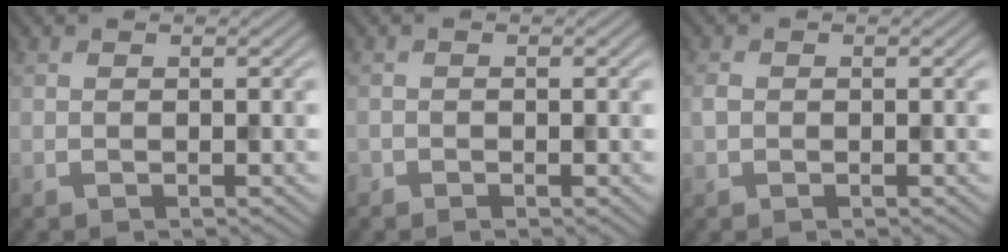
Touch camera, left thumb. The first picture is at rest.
{"total": 0.7, "force": [-0.5, 0.5, 0.2], "torque": [-0.002, -0.003, -0.011]}
{"total": 0.9, "force": [-0.1, 0.8, 0.5], "torque": [-0.011, -0.001, -0.005]}